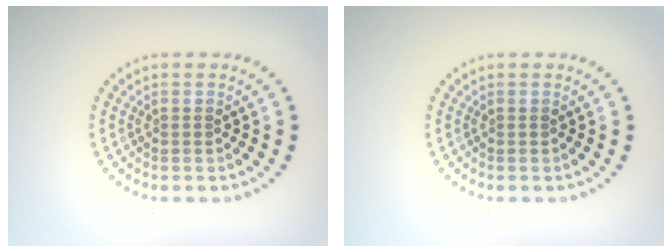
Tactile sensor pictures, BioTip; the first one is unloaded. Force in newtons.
{"total": 0.0}